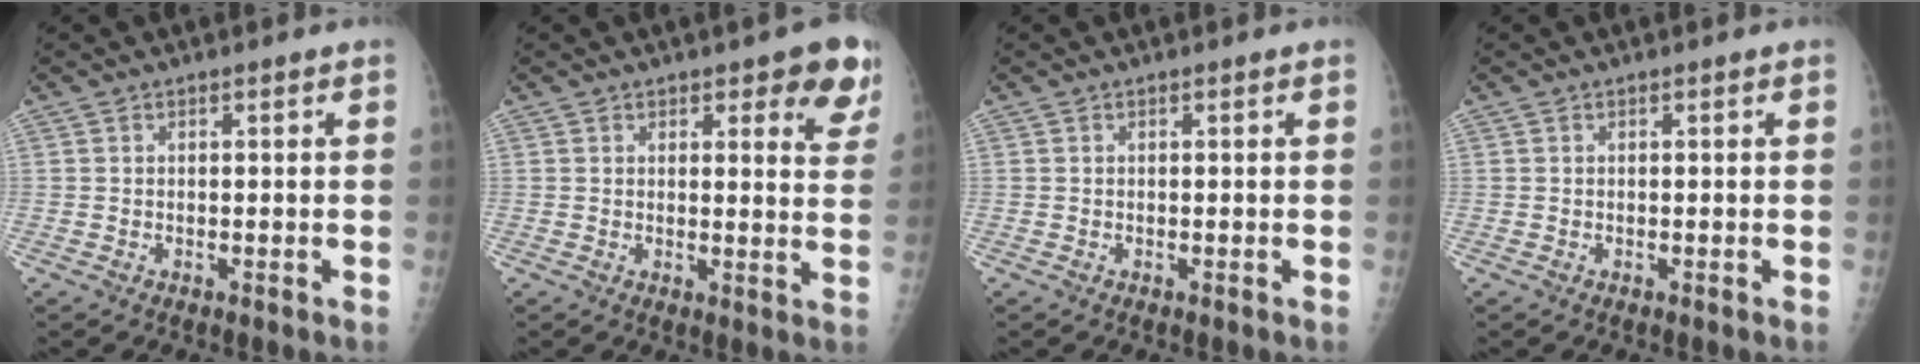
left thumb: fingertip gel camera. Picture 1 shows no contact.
{"total": 7.6, "force": [5.0, 3.7, 4.4], "torque": [-0.010, -0.029, 0.046]}
{"total": 0.0}
{"total": 0.0}